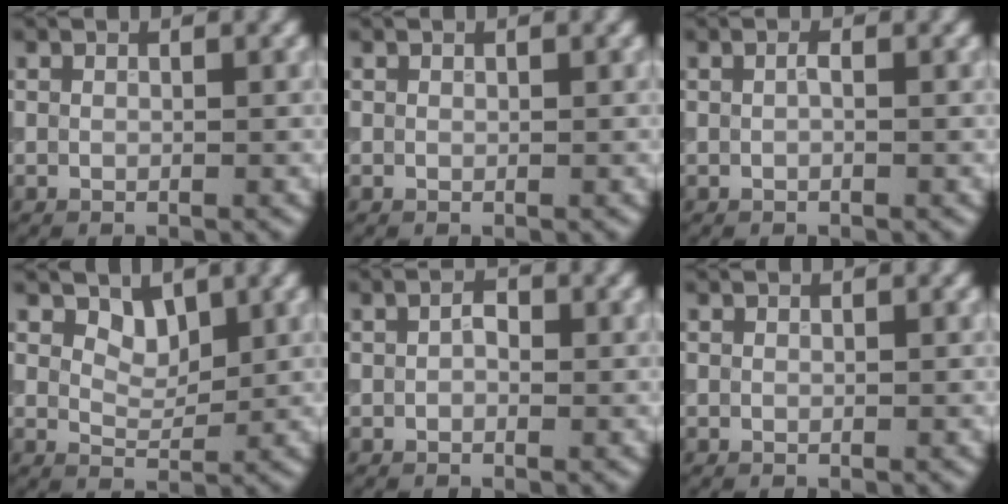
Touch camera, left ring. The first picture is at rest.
{"total": 0.0}
{"total": 0.5, "force": [0.0, 0.1, 0.5], "torque": [-0.012, 0.001, 0.000]}
{"total": 2.2, "force": [1.5, 1.2, 1.1], "torque": [-0.019, -0.009, 0.021]}
{"total": 1.3, "force": [0.1, 0.8, 1.0], "torque": [-0.015, 0.002, -0.001]}
{"total": 0.0}